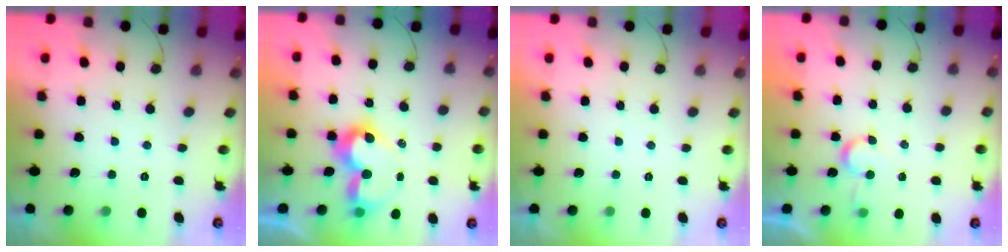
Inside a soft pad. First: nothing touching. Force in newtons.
{"total": 9.4, "press": 9.4, "slide": 0.8}
{"total": 1.8, "press": 1.8, "slide": 0.0}
{"total": 5.8, "press": 5.8, "slide": 0.4}